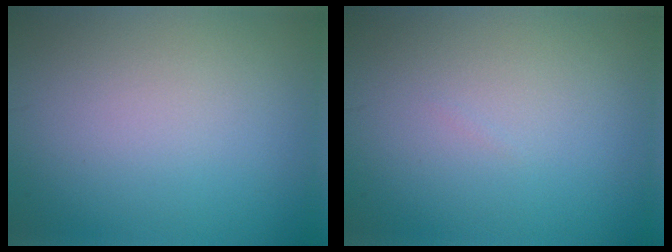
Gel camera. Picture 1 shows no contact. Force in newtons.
{"total": 0.0}